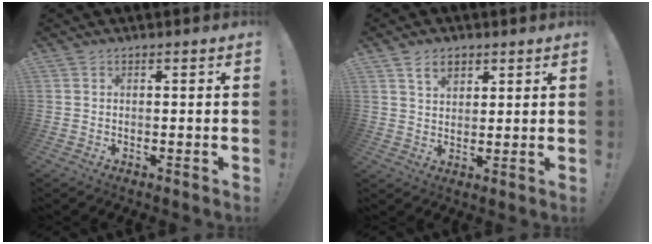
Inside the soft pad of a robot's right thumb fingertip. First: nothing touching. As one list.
[{"total": 6.0, "force": [3.5, 3.9, 2.9], "torque": [-0.040, -0.012, 0.063]}]